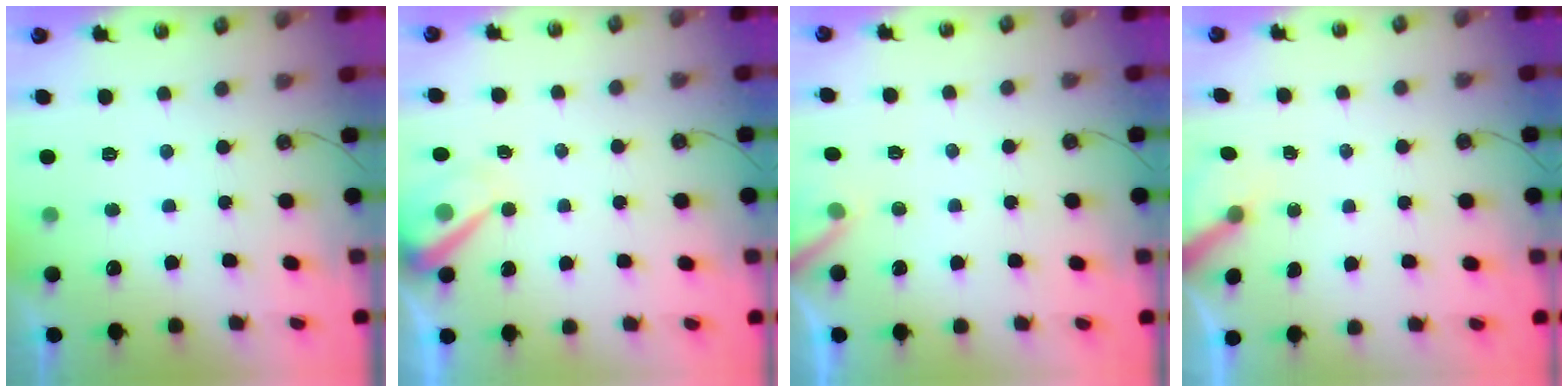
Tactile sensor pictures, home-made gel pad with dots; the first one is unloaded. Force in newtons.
{"total": 7.7, "press": 7.7, "slide": 0.8}
{"total": 5.6, "press": 5.6, "slide": 0.1}
{"total": 3.4, "press": 3.4, "slide": 0.3}